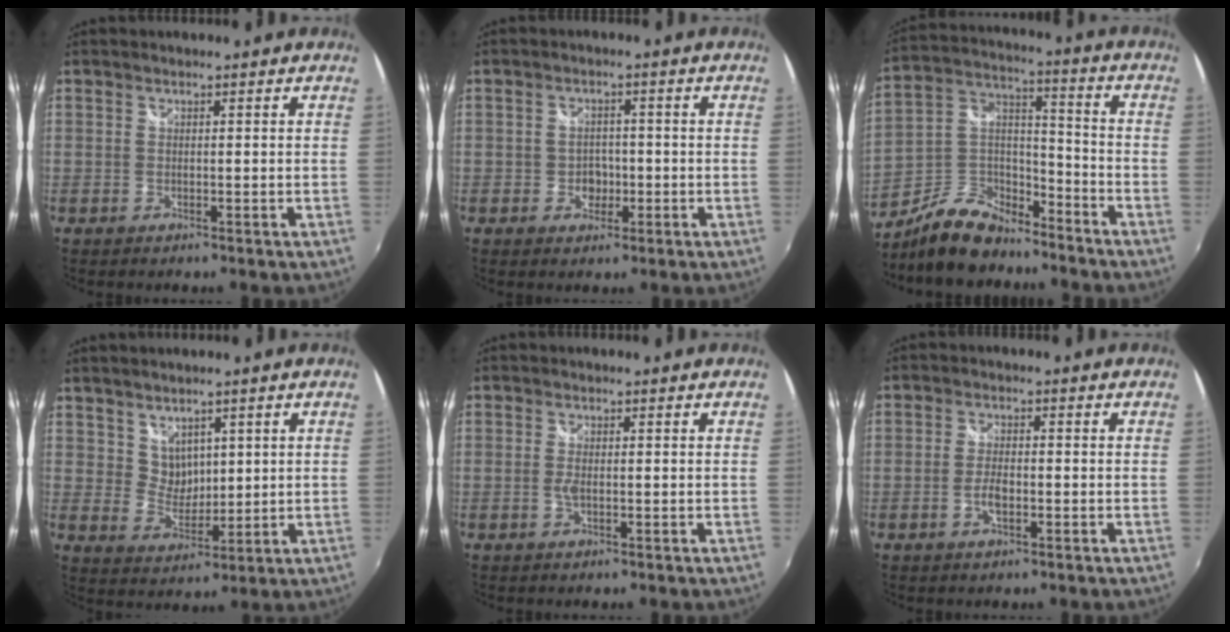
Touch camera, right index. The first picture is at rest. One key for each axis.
{"total": 3.5, "fx": -0.9, "fy": 3.0, "fz": 1.5, "tx": -0.027, "ty": 0.005, "tz": -0.012}
{"total": 13.1, "fx": -10.1, "fy": 6.0, "fz": 5.7, "tx": -0.135, "ty": 0.029, "tz": -0.179}
{"total": 5.0, "fx": 2.9, "fy": 3.7, "fz": 1.7, "tx": -0.019, "ty": 0.001, "tz": 0.060}
{"total": 1.5, "fx": -0.2, "fy": 0.4, "fz": 1.5, "tx": -0.031, "ty": -0.002, "tz": -0.004}
{"total": 3.4, "fx": -1.2, "fy": 1.4, "fz": 2.9, "tx": -0.061, "ty": -0.001, "tz": -0.025}